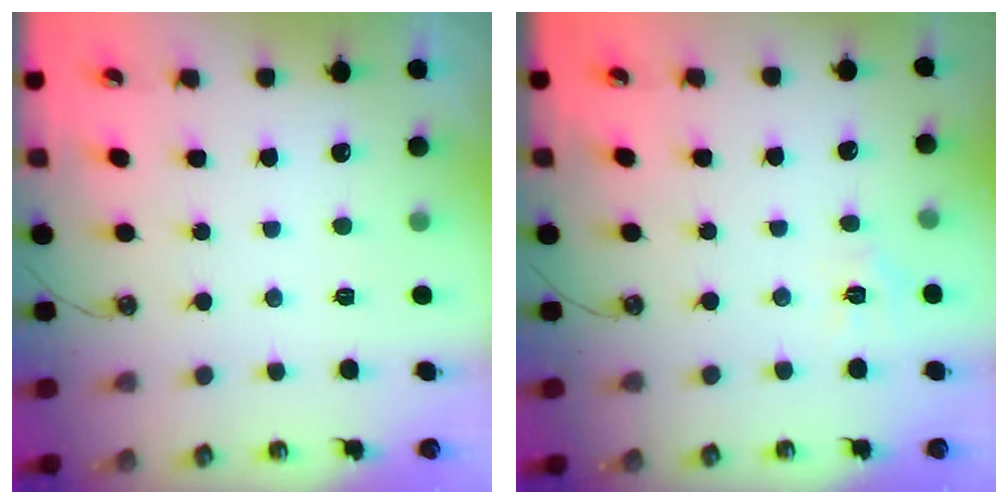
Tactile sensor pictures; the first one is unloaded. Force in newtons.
{"total": 3.9, "press": 3.9, "slide": 0.5}